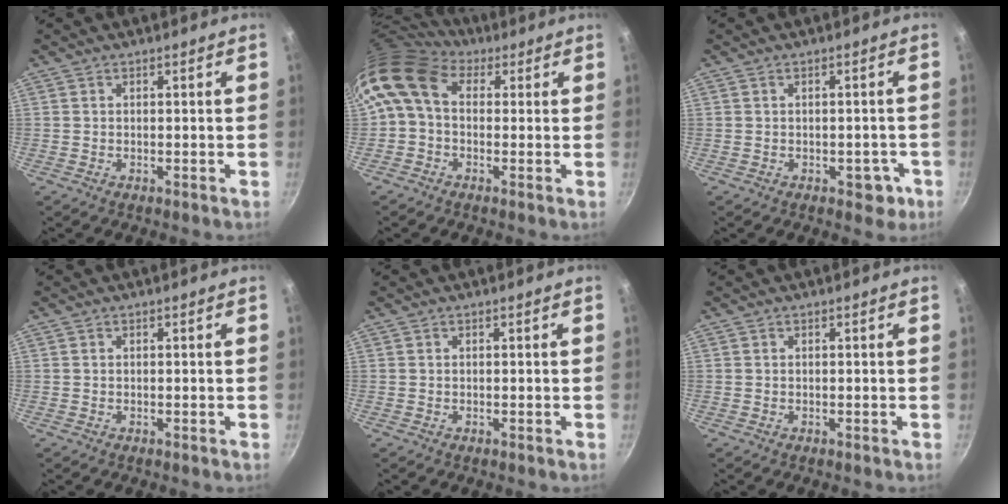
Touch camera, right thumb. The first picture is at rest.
{"total": 9.6, "force": [1.8, 7.0, 6.3], "torque": [-0.111, 0.020, 0.012]}
{"total": 3.9, "force": [-1.6, 2.5, 2.6], "torque": [-0.006, 0.017, -0.009]}
{"total": 0.0}
{"total": 0.0}
{"total": 0.0}